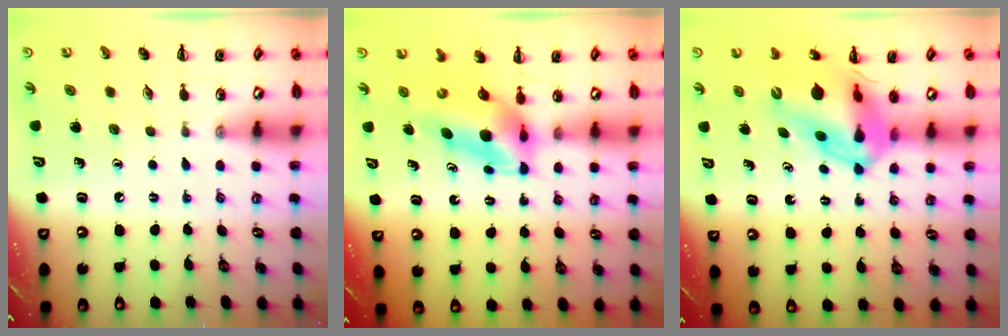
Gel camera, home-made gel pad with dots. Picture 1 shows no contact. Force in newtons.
{"total": 5.6, "press": 5.4, "slide": 1.3}
{"total": 16.3, "press": 15.6, "slide": 4.7}